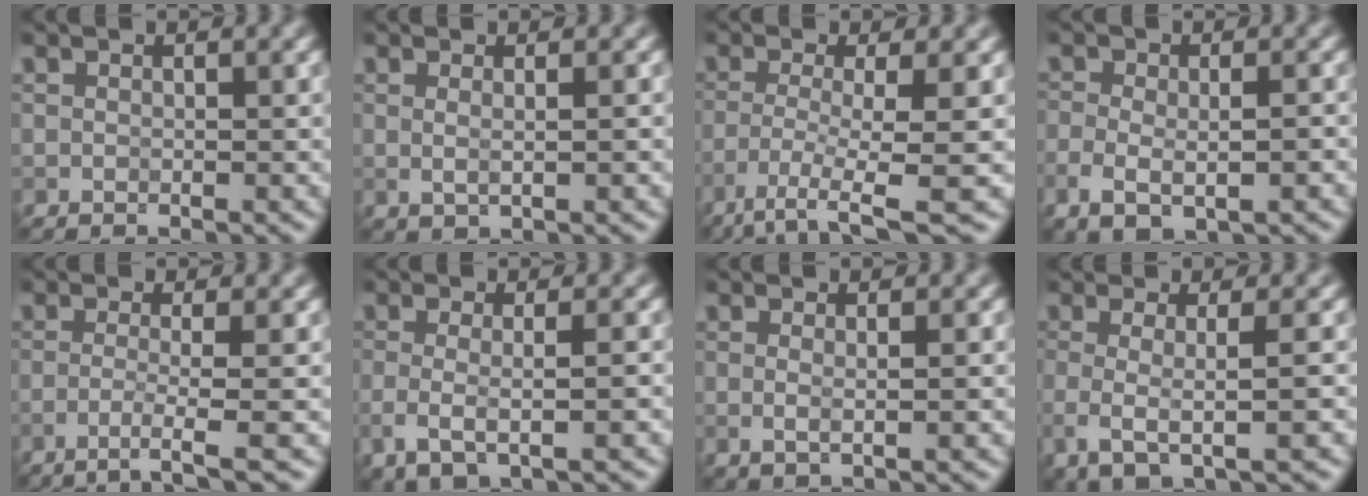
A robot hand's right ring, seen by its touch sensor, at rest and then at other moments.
{"total": 1.5, "force": [0.5, 0.6, 1.4], "torque": [-0.017, -0.007, 0.002]}
{"total": 5.2, "force": [-2.9, 0.8, 4.3], "torque": [-0.079, -0.009, -0.062]}
{"total": 4.3, "force": [-1.5, 2.4, 3.2], "torque": [-0.044, -0.004, -0.018]}
{"total": 3.0, "force": [-1.3, 0.3, 2.7], "torque": [-0.041, 0.002, -0.041]}
{"total": 3.4, "force": [-0.6, 1.2, 3.1], "torque": [-0.062, -0.010, -0.011]}
{"total": 1.4, "force": [0.2, 0.3, 1.4], "torque": [-0.028, -0.001, 0.004]}
{"total": 3.7, "force": [-0.3, 1.1, 3.5], "torque": [-0.064, -0.008, -0.007]}